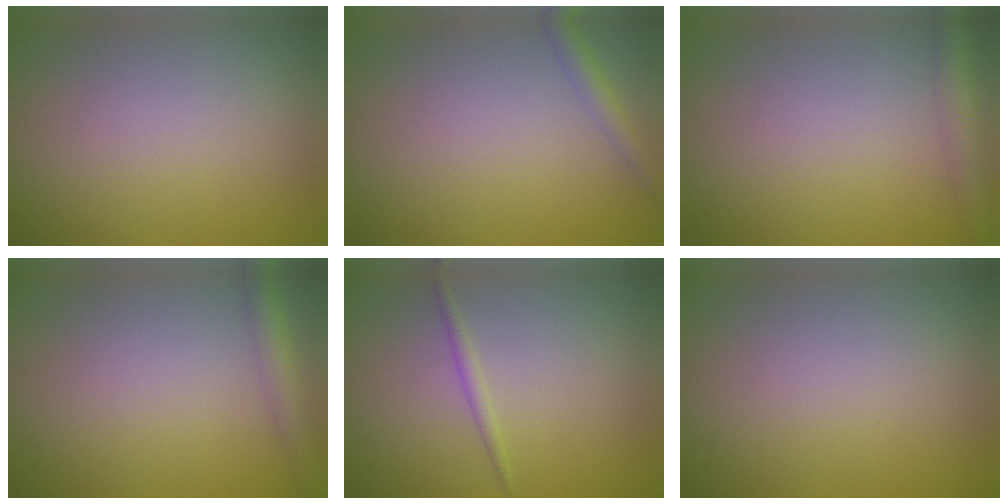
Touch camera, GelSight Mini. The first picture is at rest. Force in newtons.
{"total": 1.8, "press": 1.8, "slide": 0.0}
{"total": 3.3, "press": 3.3, "slide": 0.2}
{"total": 2.9, "press": 2.9, "slide": 0.1}
{"total": 1.0, "press": 1.0, "slide": 0.0}
{"total": 0.0}